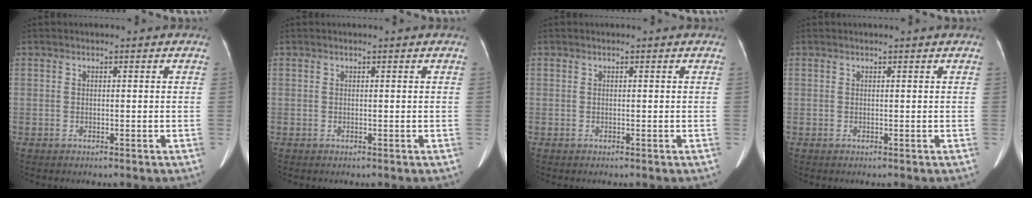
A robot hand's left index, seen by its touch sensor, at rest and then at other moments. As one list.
[{"total": 0.0}, {"total": 0.0}, {"total": 0.9, "force": [0.8, -0.1, 0.3], "torque": [-0.007, 0.002, 0.014]}]